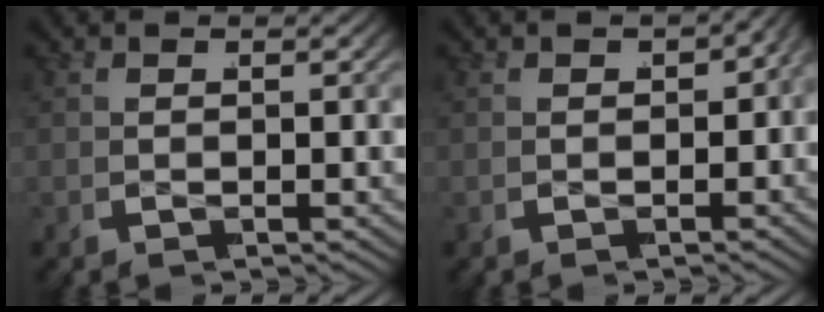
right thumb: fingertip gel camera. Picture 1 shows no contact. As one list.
[{"total": 2.3, "force": [-0.6, 1.5, 1.7], "torque": [-0.024, -0.009, -0.006]}]